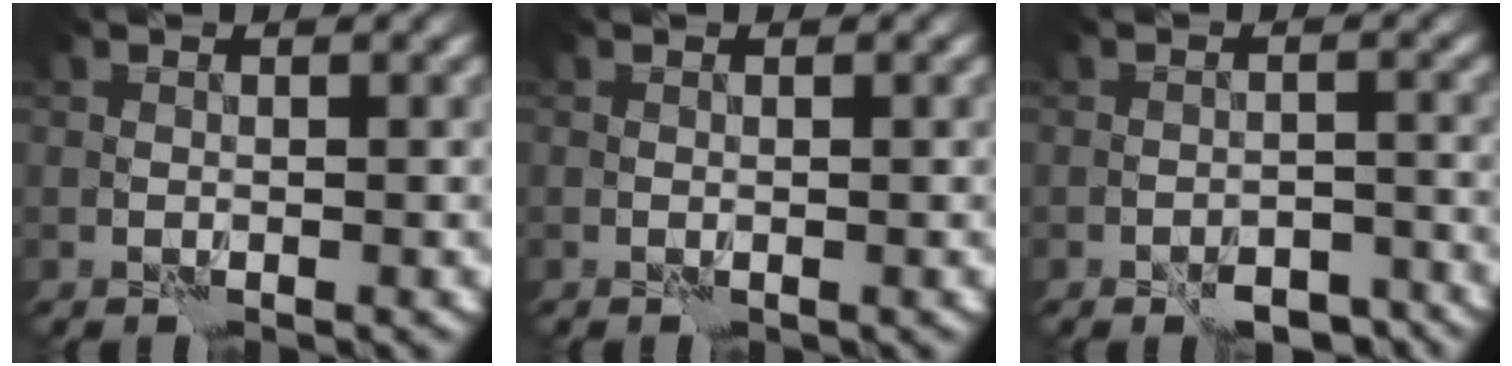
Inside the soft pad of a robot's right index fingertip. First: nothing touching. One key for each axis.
{"total": 0.0}
{"total": 4.6, "fx": -3.8, "fy": 2.0, "fz": 1.7, "tx": -0.014, "ty": 0.003, "tz": -0.051}